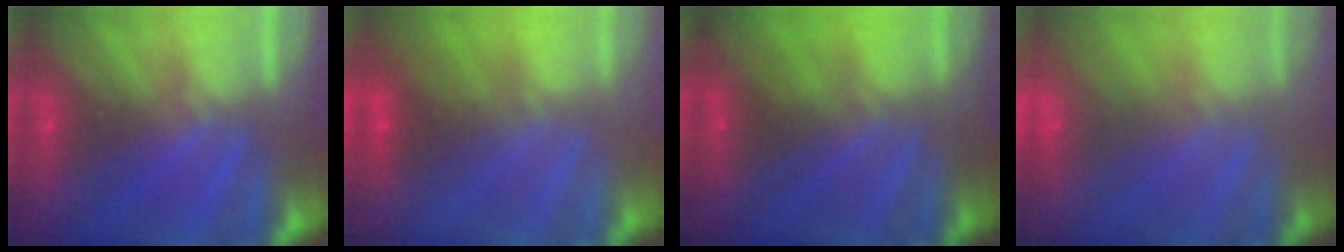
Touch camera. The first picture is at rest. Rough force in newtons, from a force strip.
{"total": 2.1}
{"total": 2.2}
{"total": 2.9}